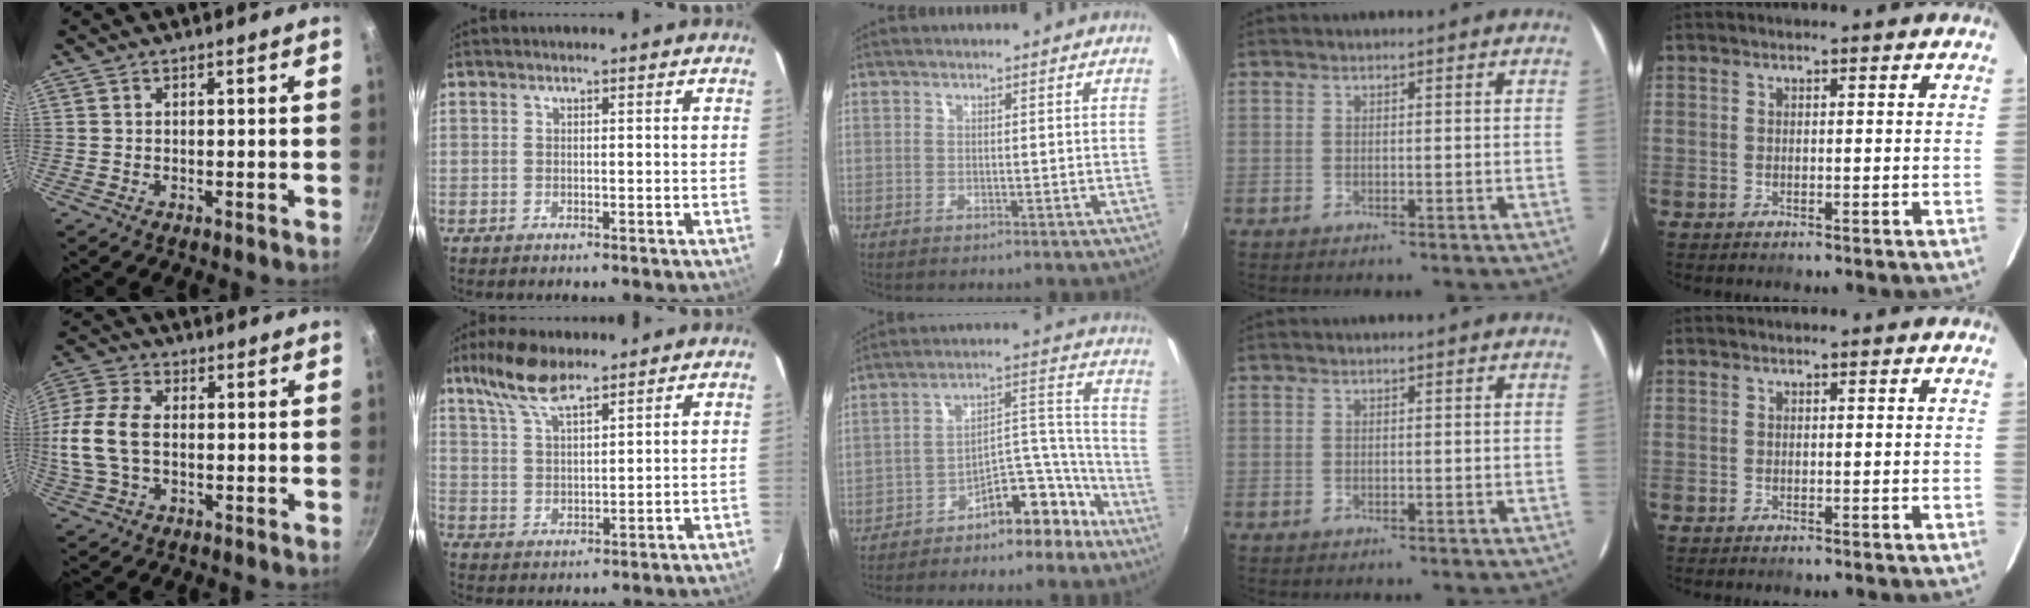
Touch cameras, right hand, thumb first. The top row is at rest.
{"thumb": {"total": 12.3, "force": [-0.2, 7.6, 9.7], "torque": [-0.204, 0.021, -0.016]}, "index": {"total": 9.4, "force": [6.9, 2.8, 5.7], "torque": [-0.114, 0.017, 0.134]}, "middle": {"total": 13.2, "force": [-10.6, 5.3, 6.0], "torque": [-0.083, 0.069, -0.152]}}